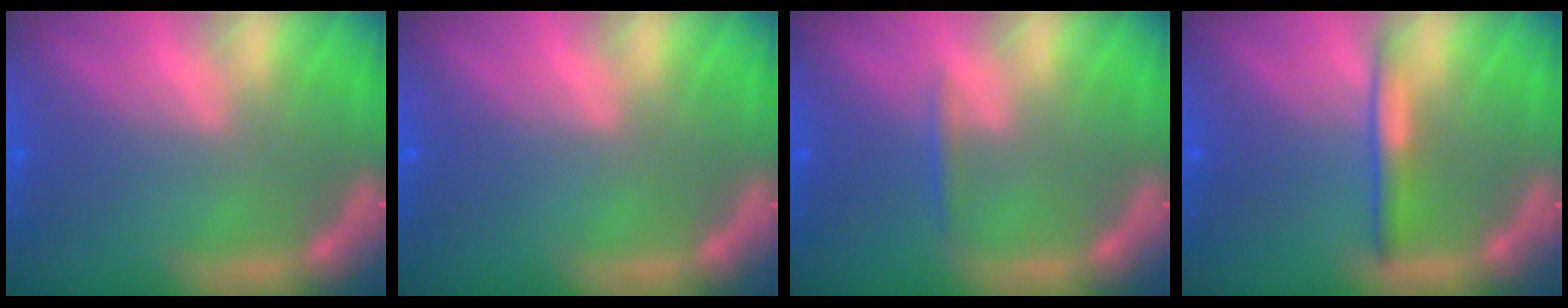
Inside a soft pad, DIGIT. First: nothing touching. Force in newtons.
{"total": 0.0}
{"total": 0.9}
{"total": 2.4}